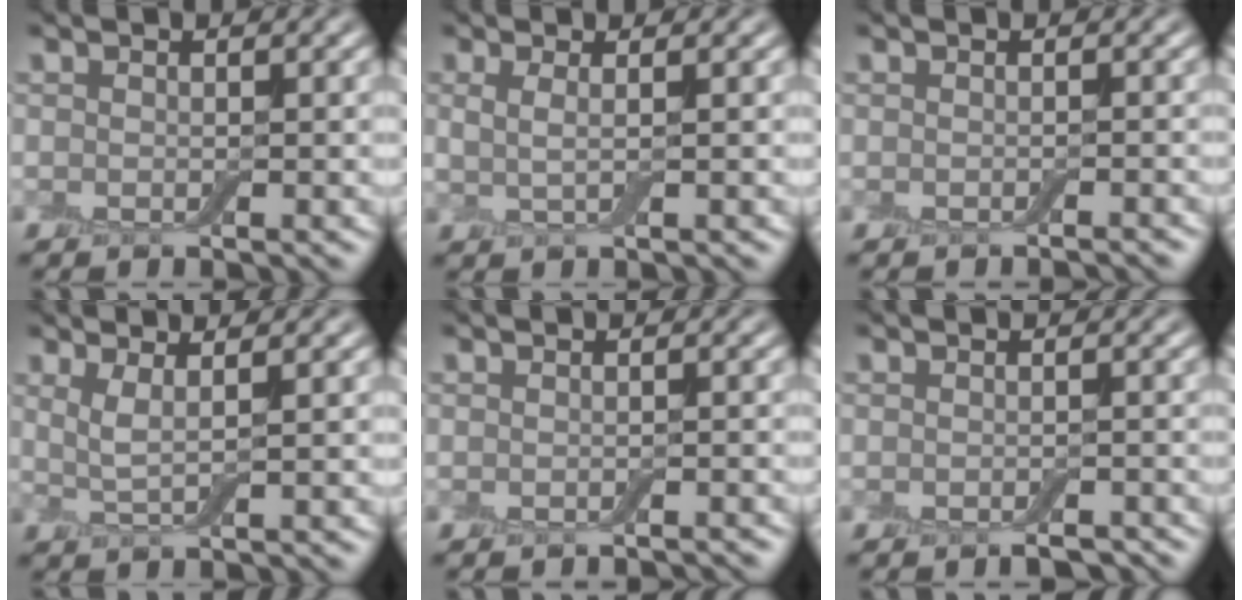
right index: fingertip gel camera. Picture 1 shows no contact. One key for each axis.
{"total": 2.0, "fx": 0.8, "fy": 0.8, "fz": 1.6, "tx": -0.026, "ty": -0.007, "tz": 0.004}
{"total": 1.0, "fx": -0.8, "fy": 0.1, "fz": 0.5, "tx": -0.002, "ty": 0.000, "tz": -0.014}
{"total": 2.4, "fx": 1.0, "fy": 0.6, "fz": 2.1, "tx": -0.039, "ty": -0.004, "tz": 0.019}
{"total": 1.2, "fx": -1.1, "fy": 0.1, "fz": 0.3, "tx": 0.001, "ty": 0.000, "tz": -0.016}
{"total": 1.6, "fx": -1.2, "fy": 0.4, "fz": 1.0, "tx": -0.013, "ty": -0.005, "tz": -0.015}